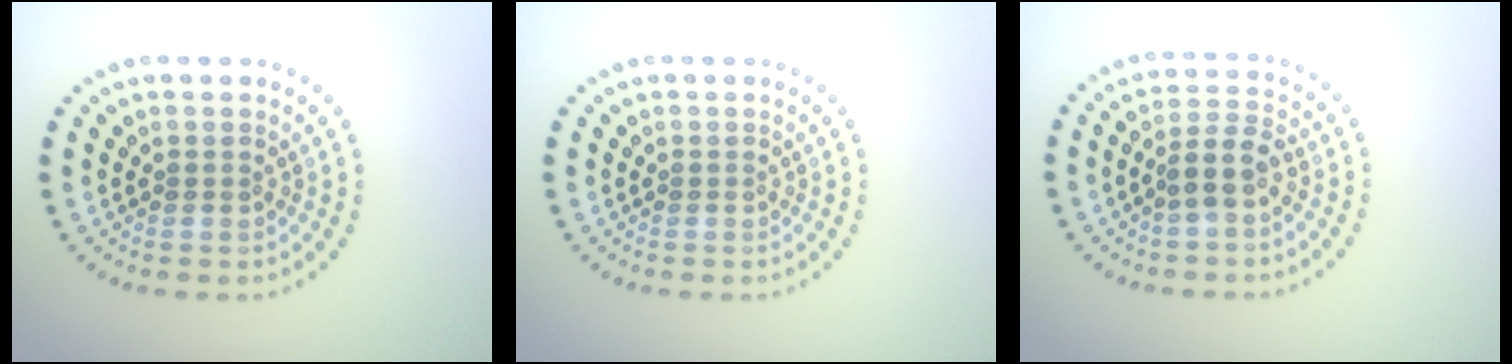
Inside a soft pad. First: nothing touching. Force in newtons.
{"total": 0.0}
{"total": 2.9, "press": 2.5, "slide": 1.4}